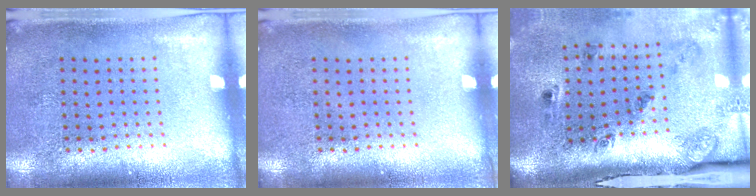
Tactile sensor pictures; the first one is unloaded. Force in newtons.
{"total": 0.0}
{"total": 2.8, "press": 1.7, "slide": 2.2}